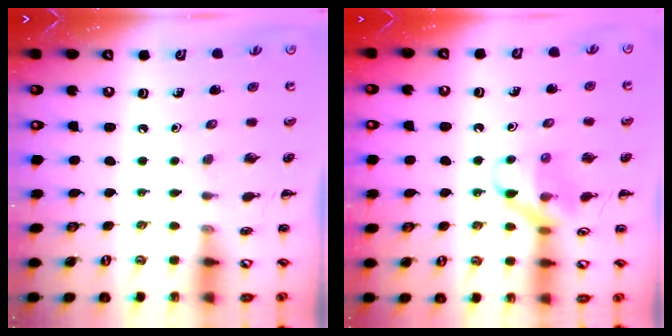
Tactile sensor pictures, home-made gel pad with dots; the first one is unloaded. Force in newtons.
{"total": 11.2, "press": 11.1, "slide": 1.0}